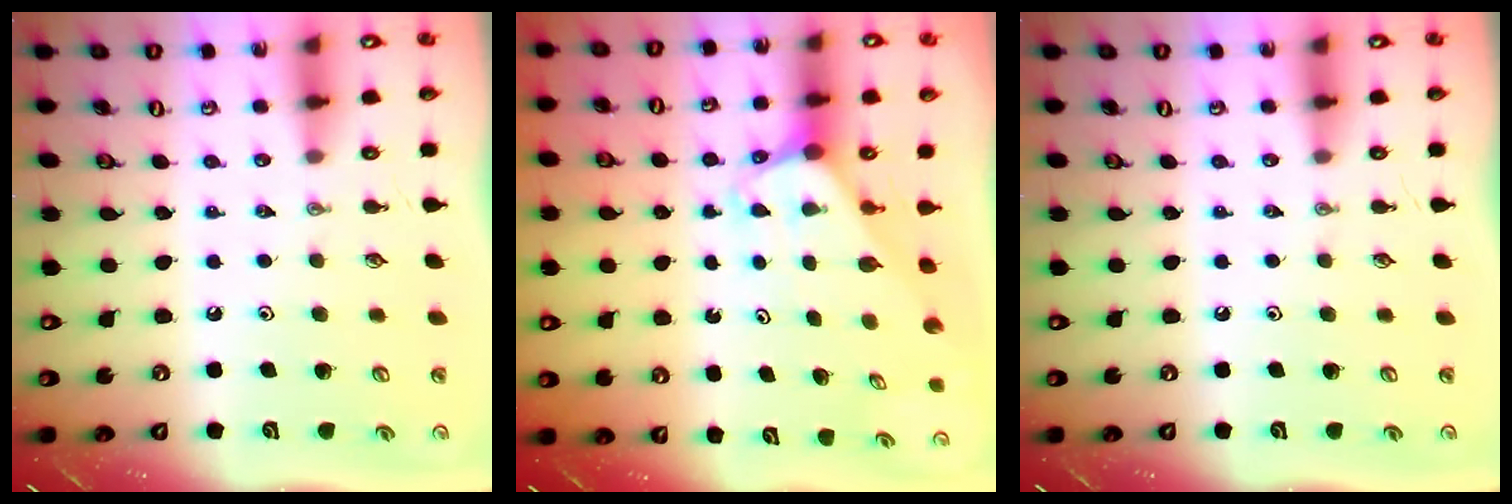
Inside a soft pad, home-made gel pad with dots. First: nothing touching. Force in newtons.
{"total": 2.0, "press": 2.0, "slide": 0.1}
{"total": 0.0}